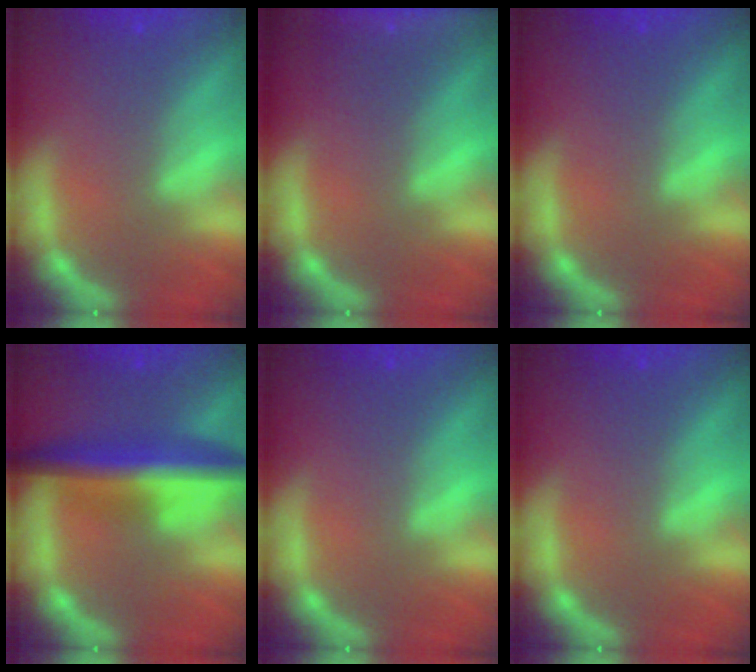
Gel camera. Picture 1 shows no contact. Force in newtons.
{"total": 6.0}
{"total": 0.0}
{"total": 7.5}
{"total": 0.0}
{"total": 0.0}